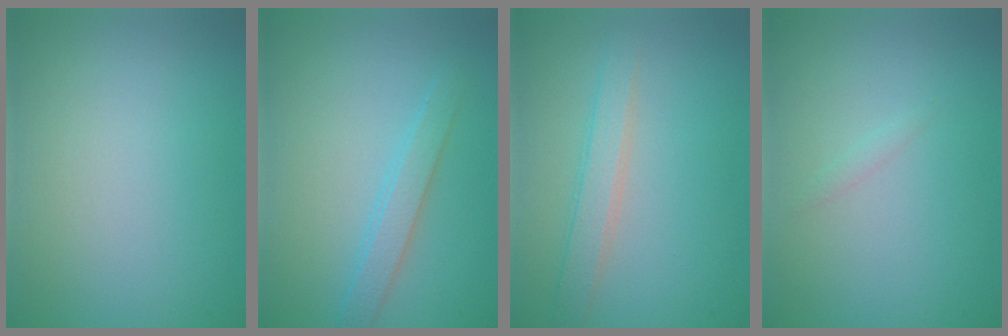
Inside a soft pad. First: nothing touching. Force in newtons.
{"total": 1.7, "press": 1.7, "slide": 0.1}
{"total": 2.5, "press": 2.5, "slide": 0.1}
{"total": 0.5, "press": 0.5, "slide": 0.0}